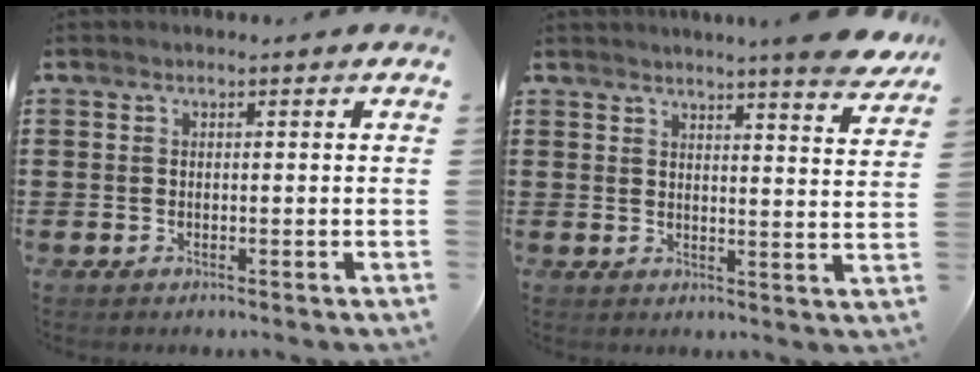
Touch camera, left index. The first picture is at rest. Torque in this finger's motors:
{"motor_torque": [1.07, -1.07, 0.29, 0.09]}